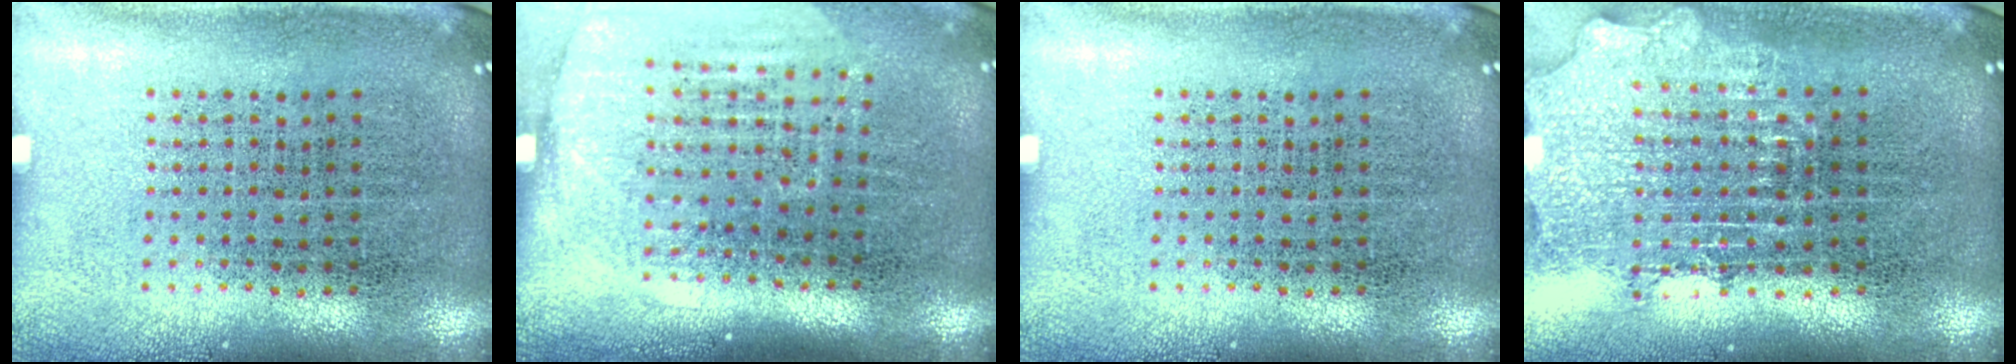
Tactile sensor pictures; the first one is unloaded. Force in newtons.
{"total": 1.7, "press": 1.5, "slide": 0.8}
{"total": 0.0}
{"total": 2.0, "press": 1.6, "slide": 1.2}